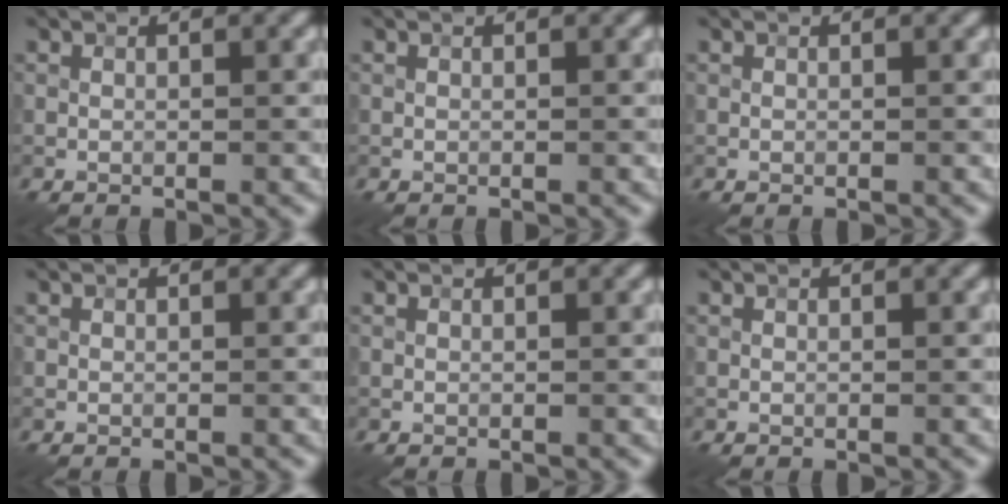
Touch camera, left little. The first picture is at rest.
{"total": 0.0}
{"total": 0.0}
{"total": 0.0}
{"total": 0.0}
{"total": 0.0}